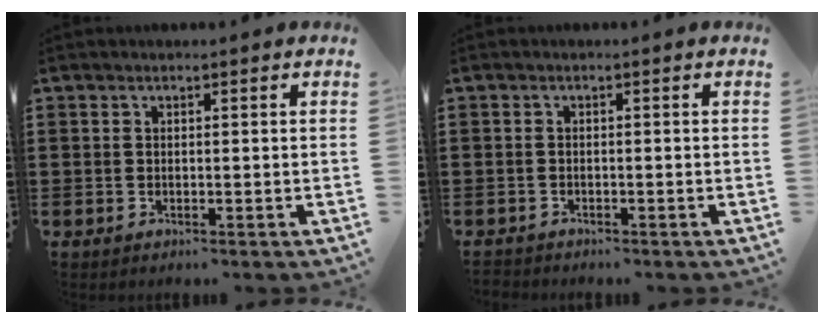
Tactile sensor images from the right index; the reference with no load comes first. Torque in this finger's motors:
{"motor_torque": [-2.14, 0.00, -1.05, -0.21]}